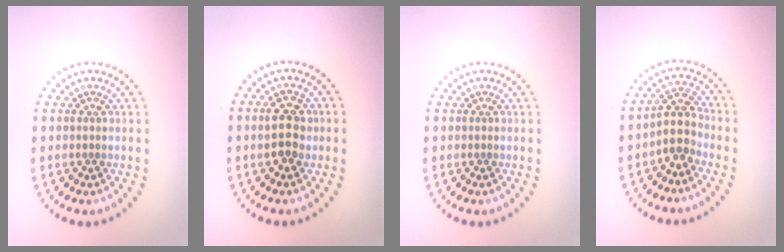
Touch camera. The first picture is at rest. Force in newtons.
{"total": 3.0, "press": 3.0, "slide": 0.2}
{"total": 0.0}
{"total": 3.0, "press": 2.5, "slide": 1.6}